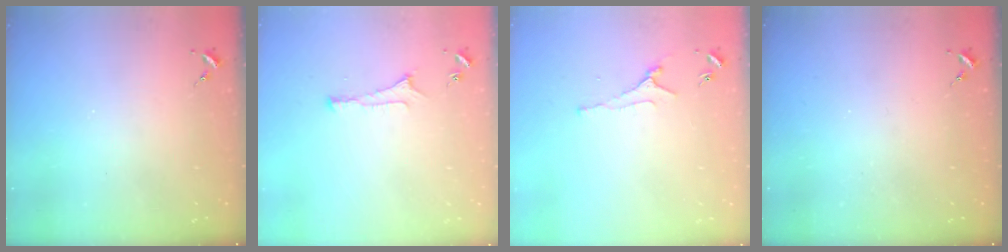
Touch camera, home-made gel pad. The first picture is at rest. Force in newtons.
{"total": 4.3, "press": 4.3, "slide": 0.7}
{"total": 3.7, "press": 3.7, "slide": 0.7}
{"total": 0.0}